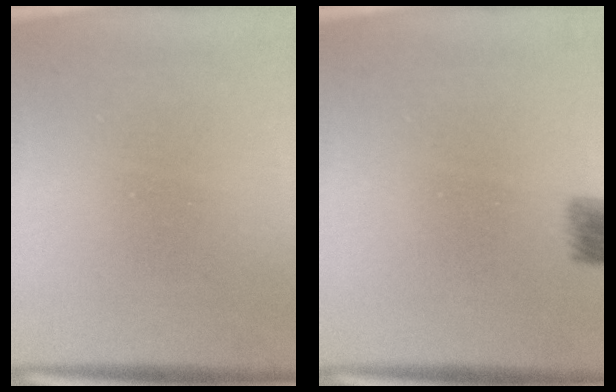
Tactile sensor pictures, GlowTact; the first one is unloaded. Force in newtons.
{"total": 3.0}